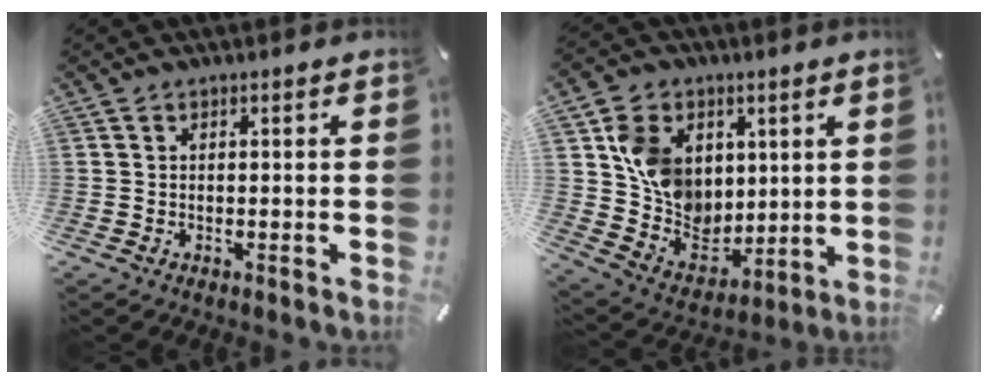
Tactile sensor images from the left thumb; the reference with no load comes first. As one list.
[{"total": 12.8, "force": [4.3, 11.0, 4.8], "torque": [-0.099, -0.019, 0.096]}]